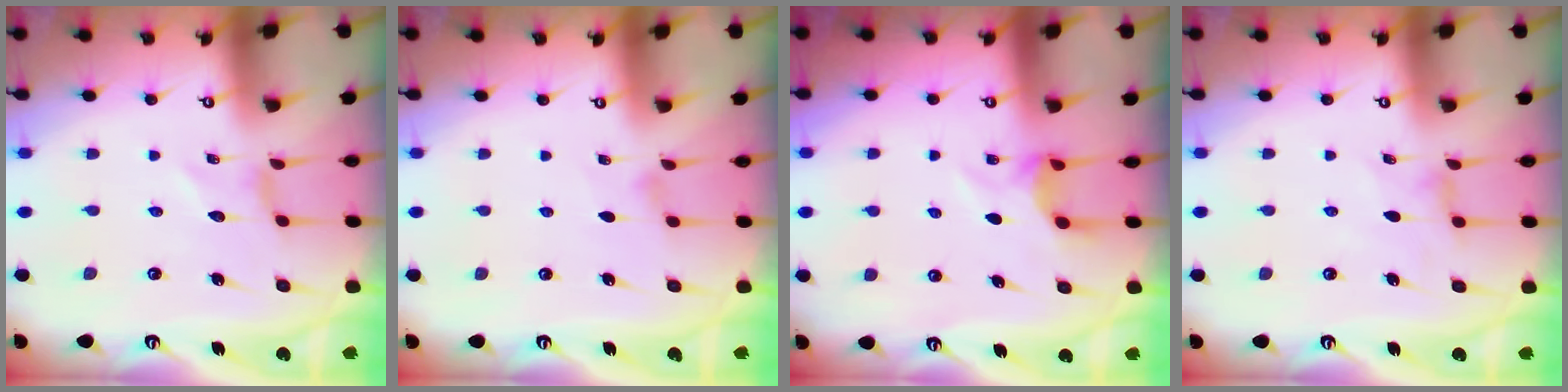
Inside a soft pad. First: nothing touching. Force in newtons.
{"total": 1.5, "press": 1.4, "slide": 0.4}
{"total": 5.3, "press": 5.2, "slide": 1.0}
{"total": 2.5, "press": 2.5, "slide": 0.5}